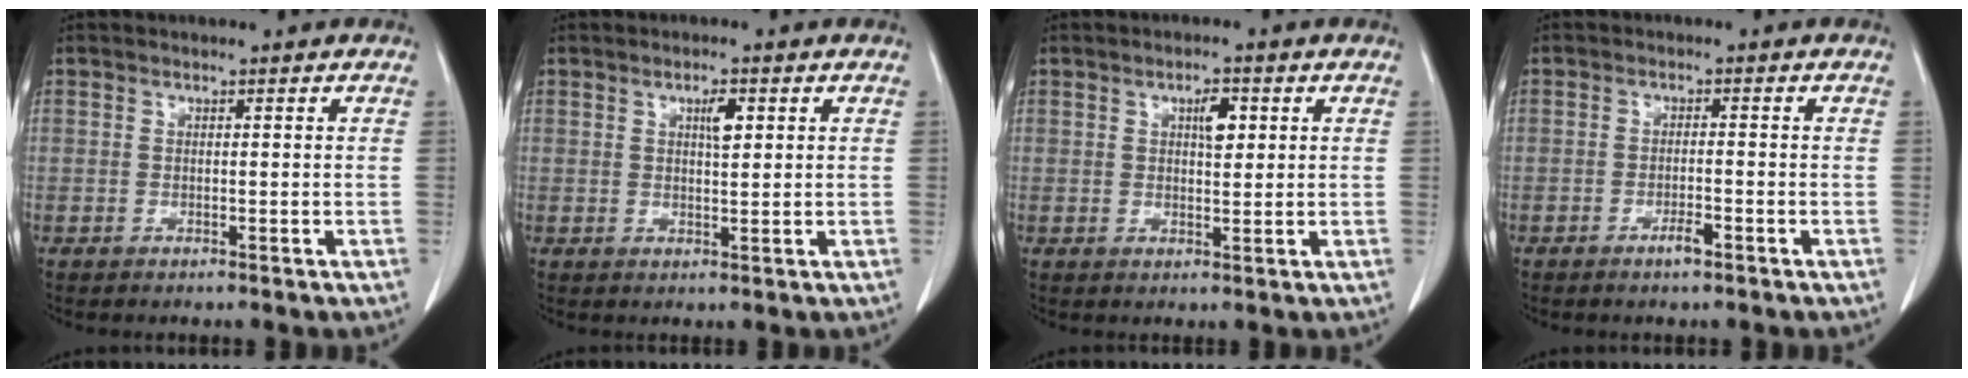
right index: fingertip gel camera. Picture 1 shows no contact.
{"total": 2.6, "force": [1.0, 0.7, 2.3], "torque": [-0.041, 0.000, 0.017]}
{"total": 3.2, "force": [1.1, 1.2, 2.7], "torque": [-0.044, 0.002, 0.018]}
{"total": 2.2, "force": [-1.4, 0.2, 1.7], "torque": [-0.029, 0.000, -0.024]}